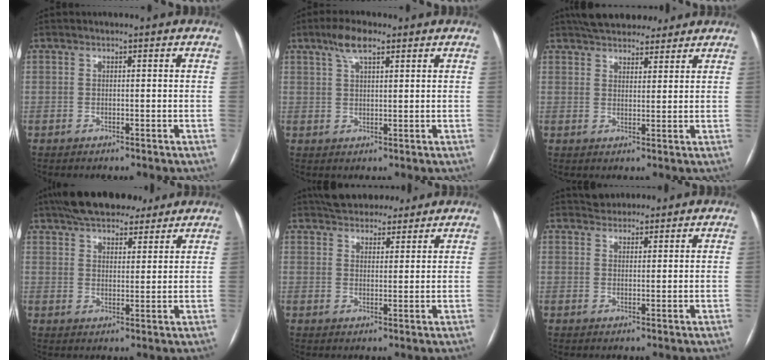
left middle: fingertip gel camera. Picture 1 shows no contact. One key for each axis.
{"total": 4.8, "fx": 3.1, "fy": 1.3, "fz": 3.4, "tx": -0.071, "ty": 0.014, "tz": 0.057}
{"total": 11.6, "fx": 10.1, "fy": 4.0, "fz": 4.2, "tx": -0.053, "ty": 0.027, "tz": 0.146}
{"total": 14.0, "fx": 11.4, "fy": 5.1, "fz": 6.4, "tx": -0.104, "ty": 0.036, "tz": 0.171}
{"total": 10.1, "fx": 8.9, "fy": 3.7, "fz": 3.0, "tx": -0.033, "ty": 0.020, "tz": 0.128}
{"total": 3.4, "fx": 3.1, "fy": 1.5, "fz": 0.3, "tx": -0.001, "ty": 0.021, "tz": 0.048}